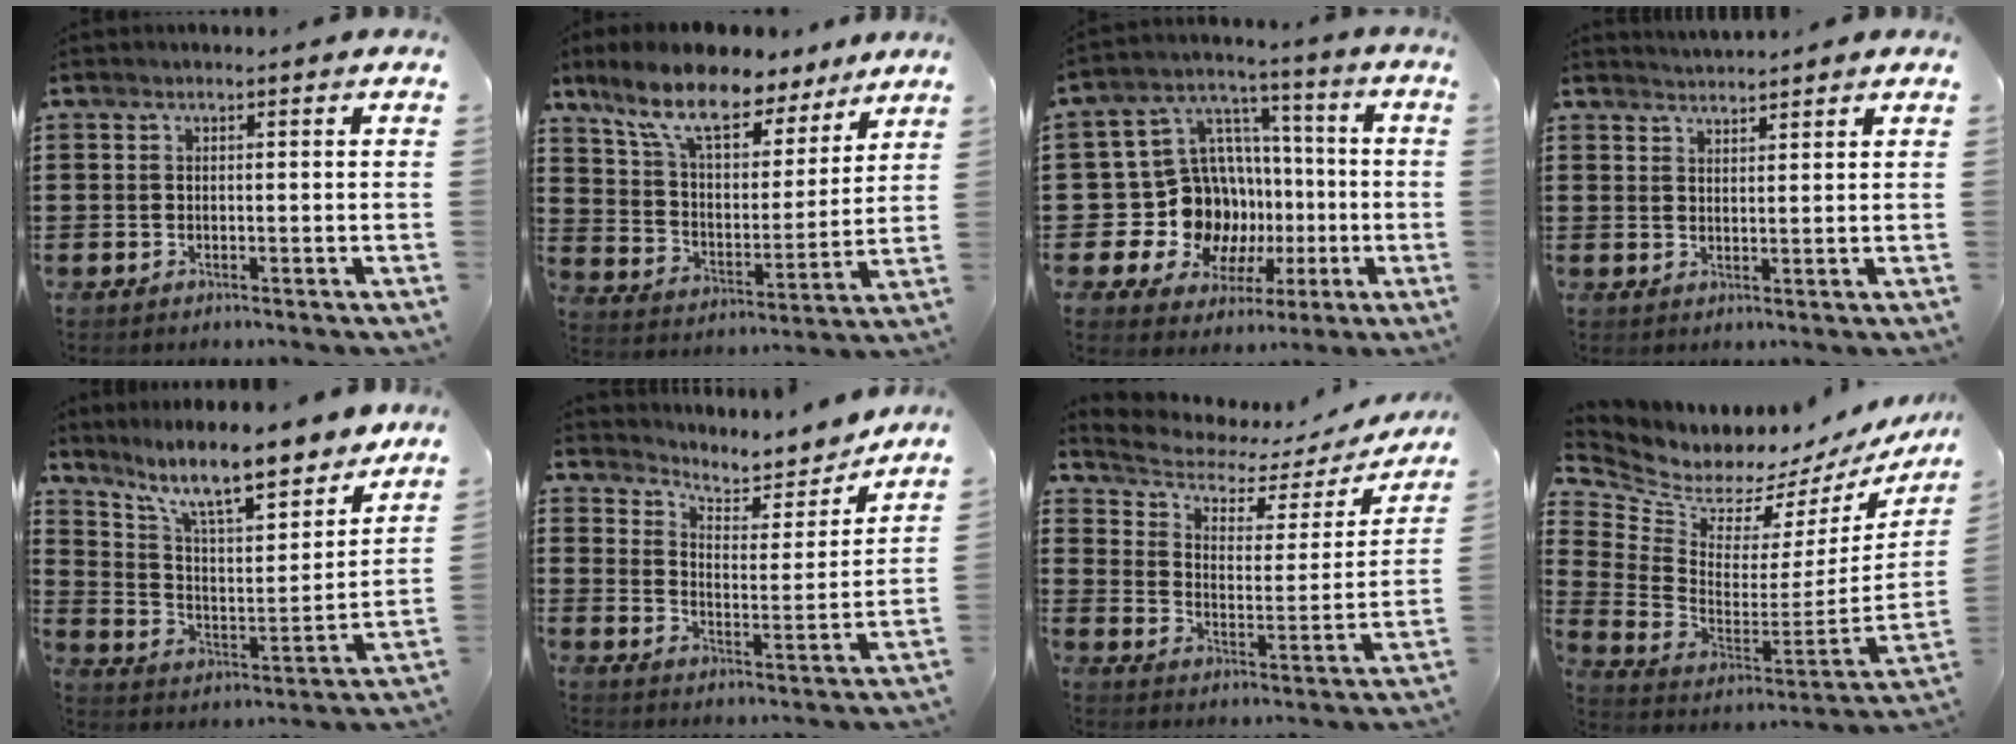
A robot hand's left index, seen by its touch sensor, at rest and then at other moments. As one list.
[{"total": 11.0, "force": [8.8, 3.4, 5.7], "torque": [-0.139, -0.041, 0.155]}, {"total": 15.1, "force": [-2.2, 13.9, 5.4], "torque": [-0.139, -0.012, -0.011]}, {"total": 2.4, "force": [2.4, -0.2, -0.1], "torque": [-0.004, -0.005, 0.045]}, {"total": 11.6, "force": [9.6, 2.2, 6.1], "torque": [-0.137, -0.058, 0.164]}, {"total": 5.3, "force": [5.0, 1.4, 1.3], "torque": [-0.047, -0.039, 0.080]}, {"total": 4.1, "force": [3.2, 1.7, 1.9], "torque": [-0.059, -0.023, 0.046]}, {"total": 5.6, "force": [5.2, 1.8, 1.1], "torque": [-0.063, -0.062, 0.085]}]